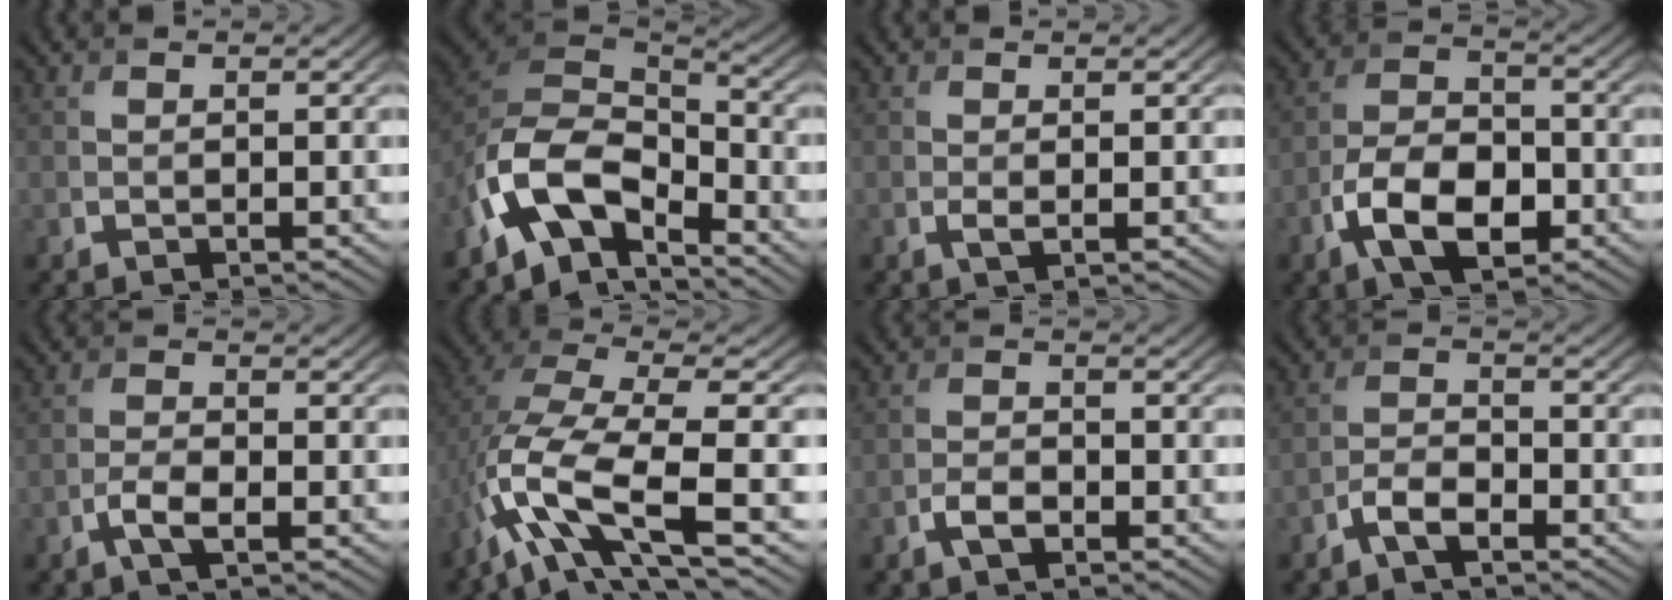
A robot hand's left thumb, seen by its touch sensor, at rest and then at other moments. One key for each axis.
{"total": 12.5, "fx": -7.2, "fy": 6.2, "fz": 8.1, "tx": -0.175, "ty": -0.014, "tz": -0.150}
{"total": 1.0, "fx": 0.0, "fy": 0.3, "fz": 0.9, "tx": -0.022, "ty": -0.003, "tz": -0.001}
{"total": 9.0, "fx": -3.9, "fy": 5.0, "fz": 6.4, "tx": -0.128, "ty": -0.003, "tz": -0.082}
{"total": 2.7, "fx": -1.4, "fy": 0.8, "fz": 2.2, "tx": -0.051, "ty": 0.001, "tz": -0.032}
{"total": 12.5, "fx": -4.4, "fy": 4.3, "fz": 10.9, "tx": -0.237, "ty": -0.010, "tz": -0.083}
{"total": 2.4, "fx": -1.4, "fy": 1.1, "fz": 1.6, "tx": -0.033, "ty": 0.000, "tz": -0.031}
{"total": 3.4, "fx": -2.3, "fy": 1.2, "fz": 2.2, "tx": -0.048, "ty": 0.004, "tz": -0.053}